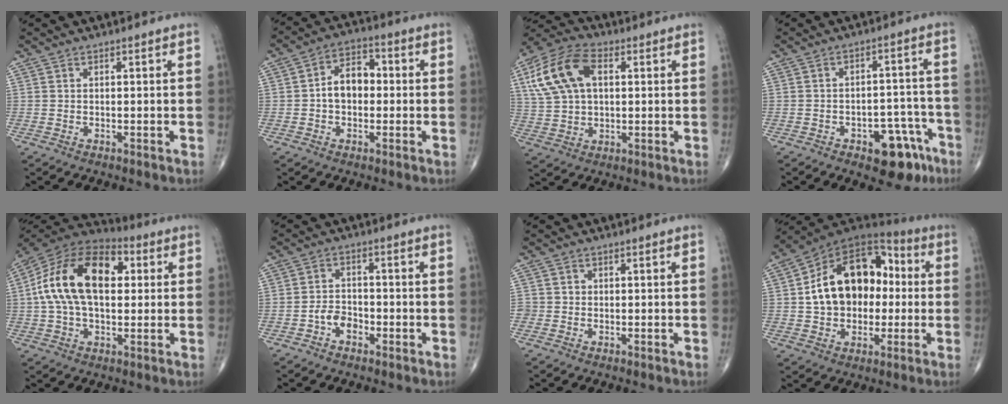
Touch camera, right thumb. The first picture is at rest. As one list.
[{"total": 7.7, "force": [-0.3, 5.3, 5.5], "torque": [-0.074, 0.027, -0.015]}, {"total": 14.7, "force": [4.0, 8.9, 10.9], "torque": [-0.217, 0.017, 0.071]}, {"total": 10.6, "force": [-5.9, 5.4, 6.9], "torque": [-0.057, 0.049, -0.071]}, {"total": 20.4, "force": [3.3, 12.1, 16.1], "torque": [-0.284, 0.027, 0.045]}, {"total": 4.1, "force": [-1.9, 2.8, 2.2], "torque": [-0.023, 0.019, -0.040]}, {"total": 1.9, "force": [-0.4, 1.9, 0.0], "torque": [0.016, 0.009, -0.010]}, {"total": 20.0, "force": [0.8, 14.0, 14.3], "torque": [-0.195, 0.038, 0.010]}]